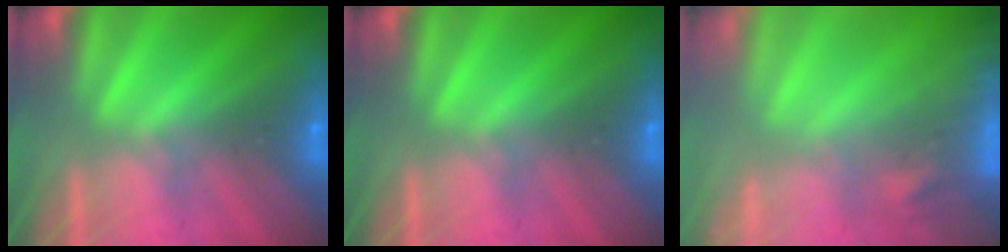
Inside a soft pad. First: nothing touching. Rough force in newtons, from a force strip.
{"total": 0.0}
{"total": 5.7}